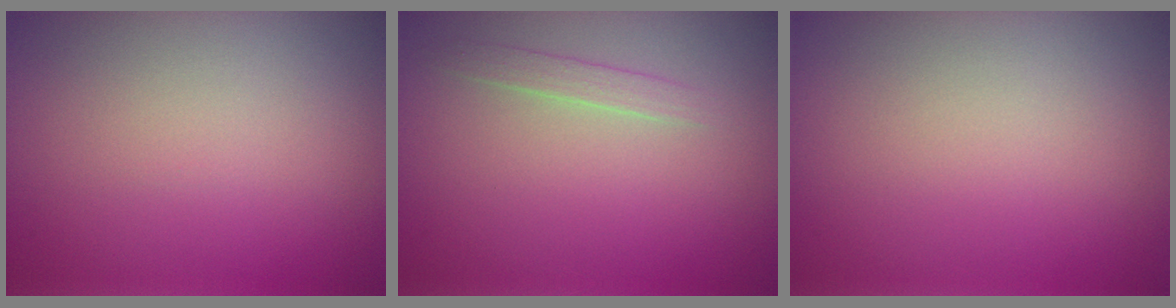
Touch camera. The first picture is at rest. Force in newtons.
{"total": 1.2, "press": 1.2, "slide": 0.1}
{"total": 0.0}